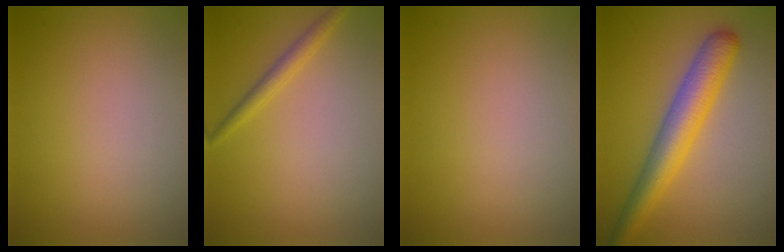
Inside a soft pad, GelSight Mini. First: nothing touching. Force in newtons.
{"total": 1.6, "press": 1.6, "slide": 0.1}
{"total": 0.0}
{"total": 5.6, "press": 5.6, "slide": 0.2}